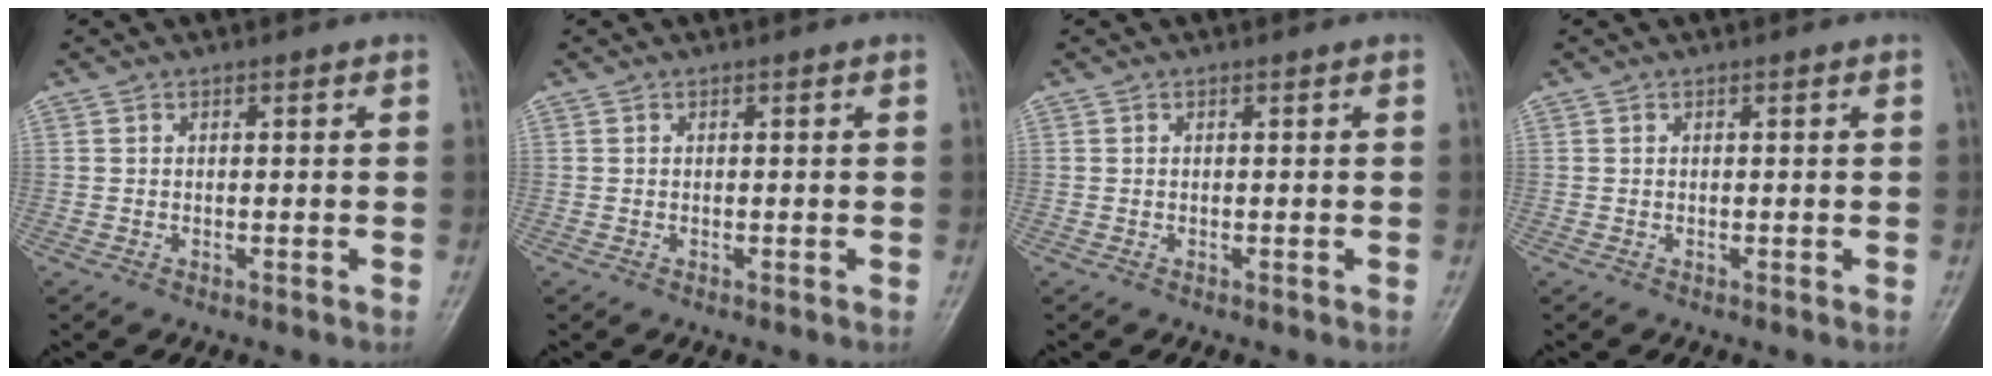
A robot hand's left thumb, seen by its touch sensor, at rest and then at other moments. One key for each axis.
{"total": 0.0}
{"total": 0.0}
{"total": 0.0}